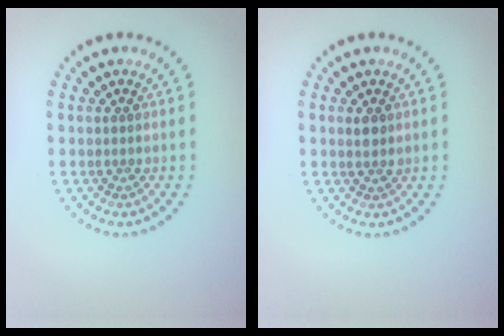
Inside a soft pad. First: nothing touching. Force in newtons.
{"total": 1.2, "press": 1.0, "slide": 0.5}